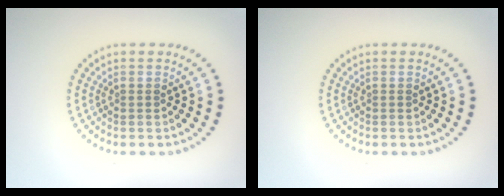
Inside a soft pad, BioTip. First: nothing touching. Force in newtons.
{"total": 0.0}